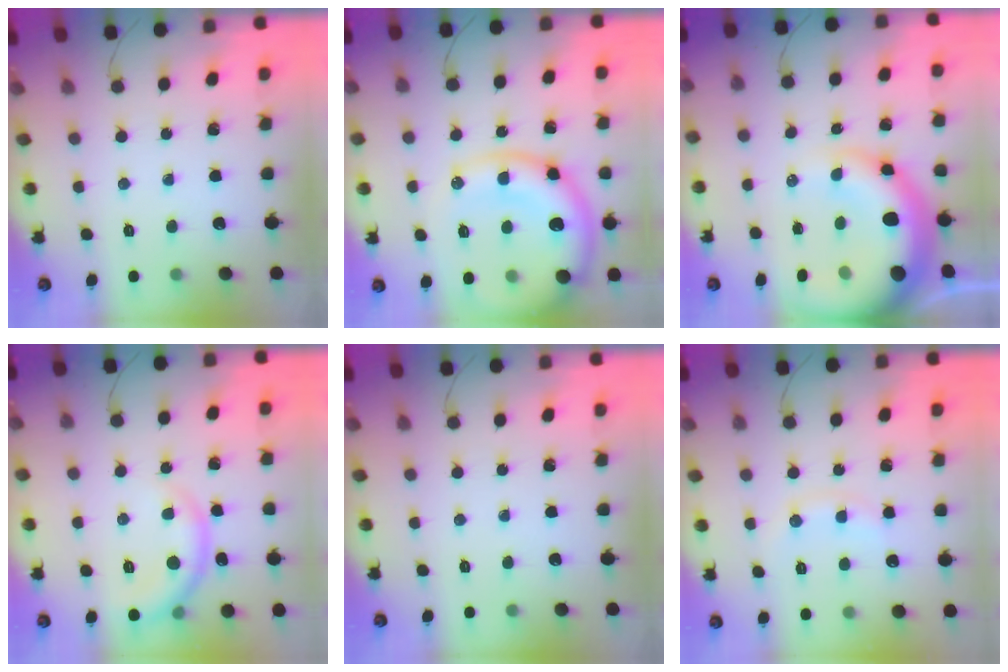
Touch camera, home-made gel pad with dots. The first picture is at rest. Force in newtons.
{"total": 19.2, "press": 18.9, "slide": 3.5}
{"total": 21.5, "press": 20.9, "slide": 4.8}
{"total": 7.4, "press": 7.4, "slide": 0.8}
{"total": 0.0}
{"total": 7.4, "press": 7.3, "slide": 1.1}